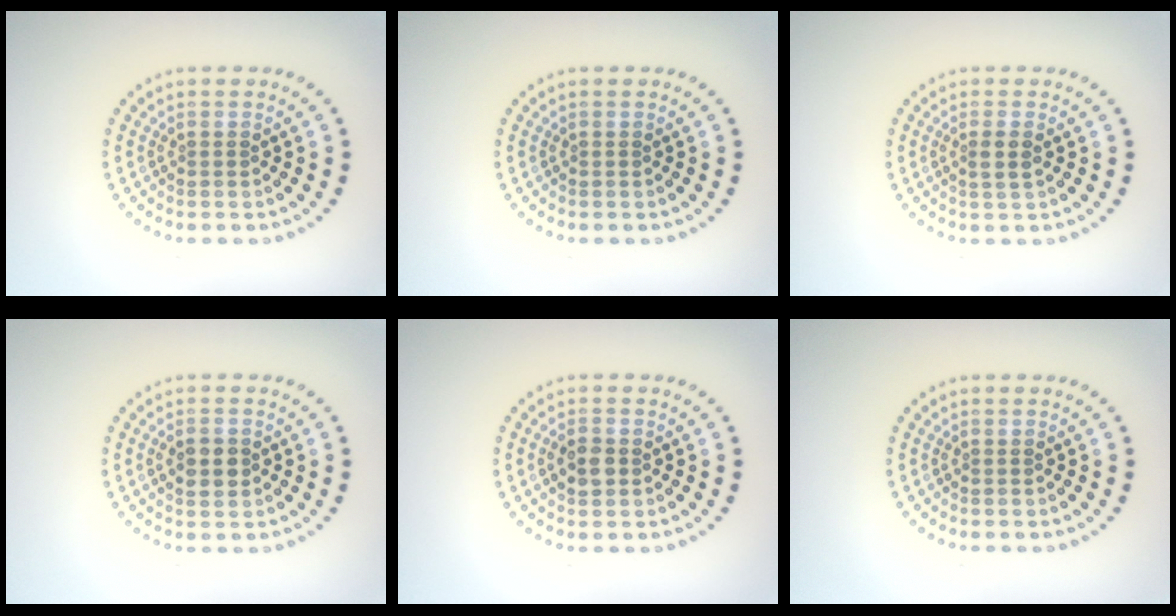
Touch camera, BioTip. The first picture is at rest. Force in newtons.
{"total": 0.0}
{"total": 1.5, "press": 1.4, "slide": 0.5}
{"total": 2.6, "press": 2.6, "slide": 0.1}
{"total": 1.8, "press": 1.8, "slide": 0.3}
{"total": 0.0}